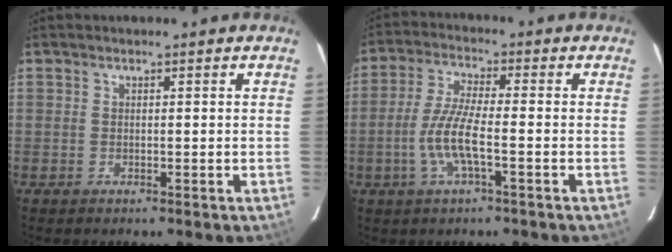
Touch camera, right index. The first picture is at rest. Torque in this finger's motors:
{"motor_torque": [0.82, -0.72, 0.60, 0.15]}